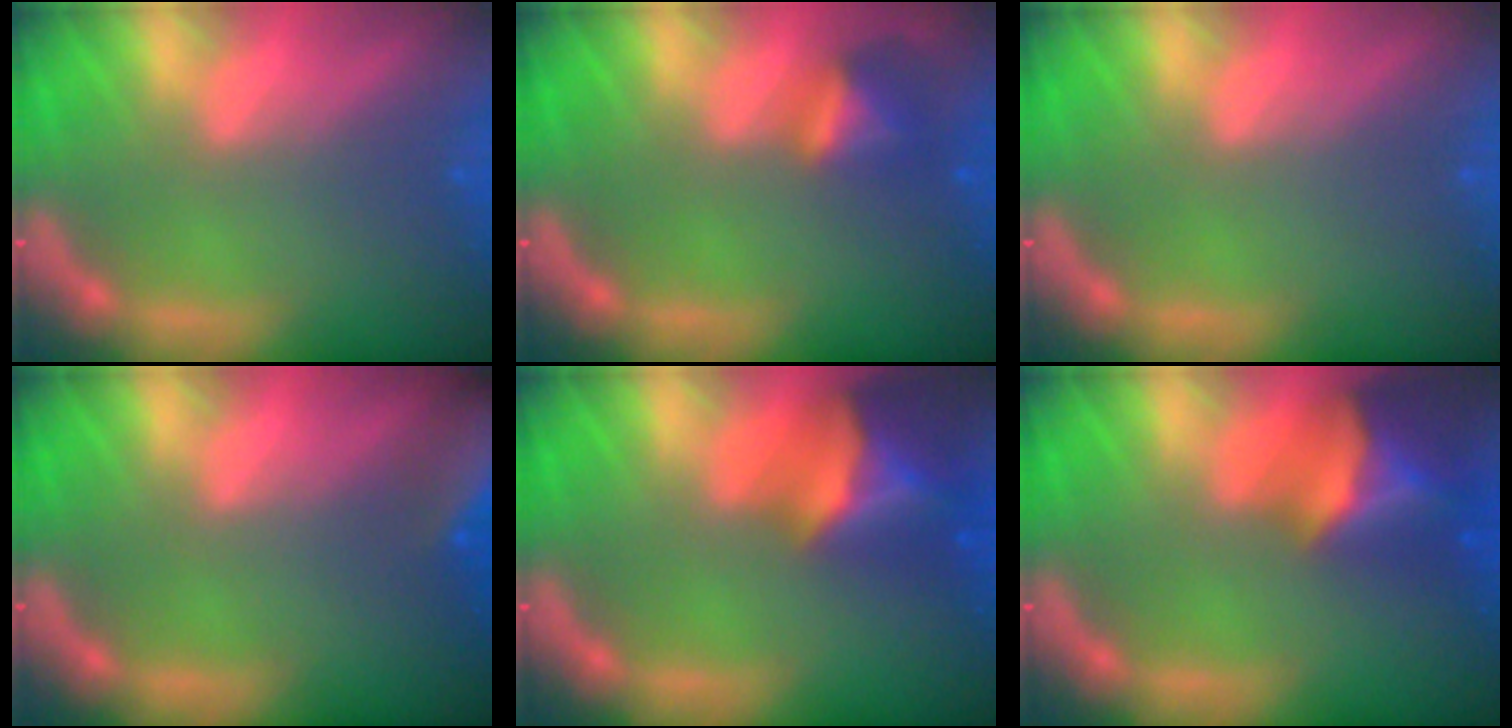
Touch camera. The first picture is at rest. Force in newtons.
{"total": 2.9}
{"total": 0.0}
{"total": 8.5}
{"total": 8.0}
{"total": 8.0}